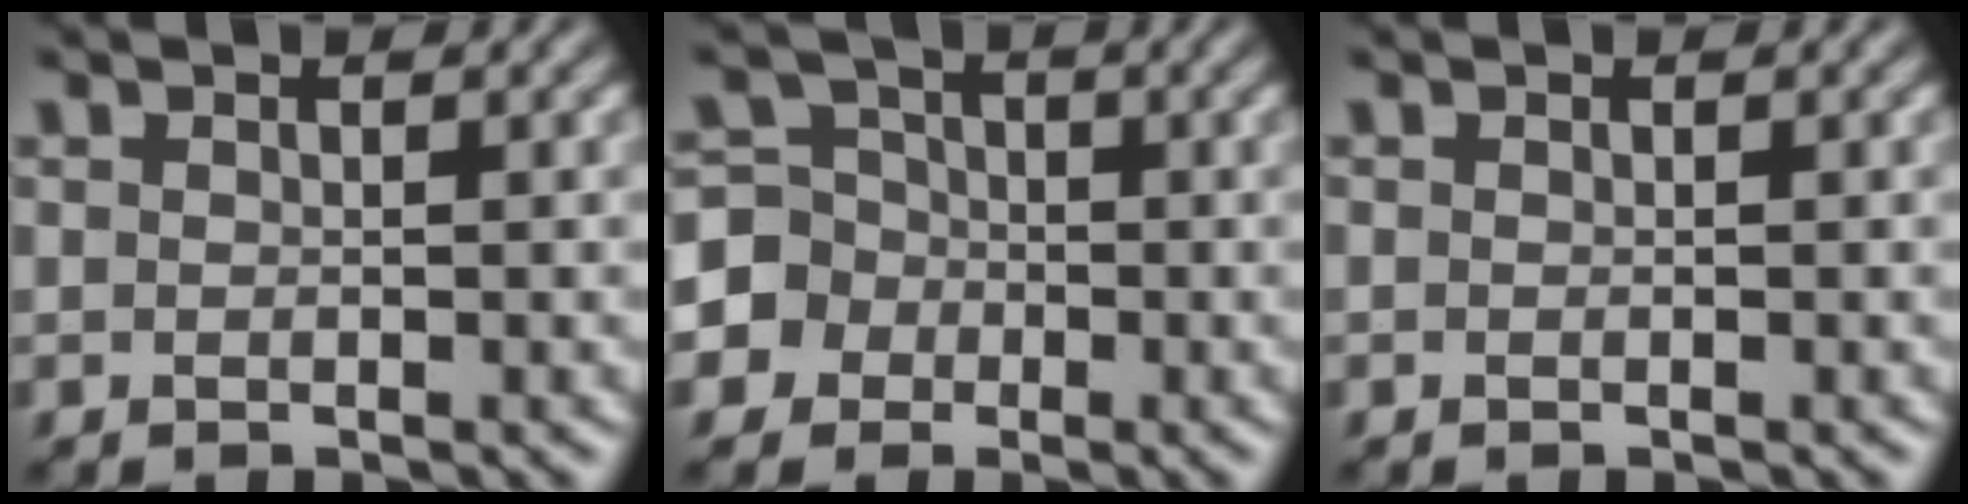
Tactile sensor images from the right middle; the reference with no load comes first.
{"total": 5.8, "force": [-1.8, 5.4, 0.9], "torque": [-0.005, 0.014, -0.059]}
{"total": 0.0}